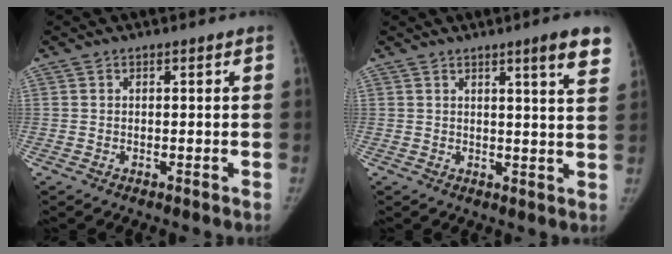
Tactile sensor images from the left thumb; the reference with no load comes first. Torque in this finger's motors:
{"motor_torque": [0.72, -0.22, 0.73, -0.27, 0.10]}